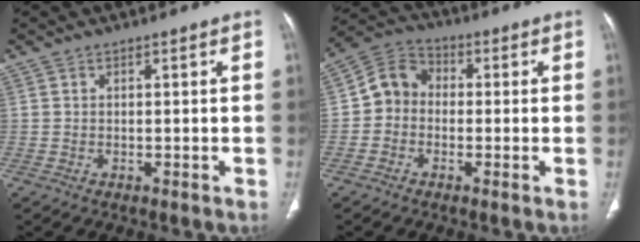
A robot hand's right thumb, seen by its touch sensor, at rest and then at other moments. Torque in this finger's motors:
{"motor_torque": [-0.26, 0.38, 0.21, -0.43, 0.13]}